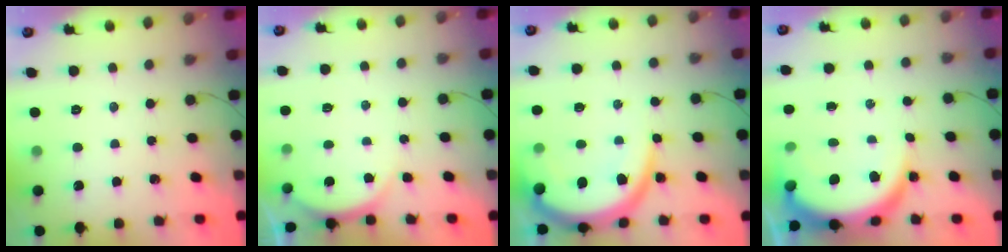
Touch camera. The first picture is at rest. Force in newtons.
{"total": 3.6, "press": 3.1, "slide": 1.8}
{"total": 12.6, "press": 12.6, "slide": 1.3}
{"total": 10.3, "press": 10.2, "slide": 1.0}